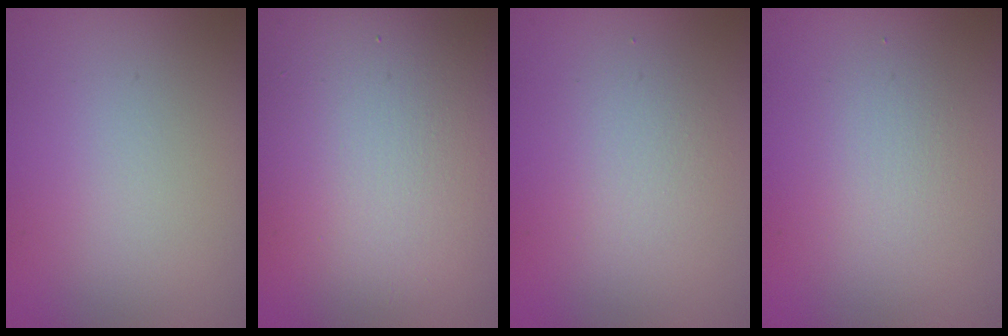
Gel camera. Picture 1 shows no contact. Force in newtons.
{"total": 15.1, "press": 15.1, "slide": 1.4}
{"total": 1.9, "press": 1.9, "slide": 0.0}
{"total": 1.7, "press": 1.7, "slide": 0.1}